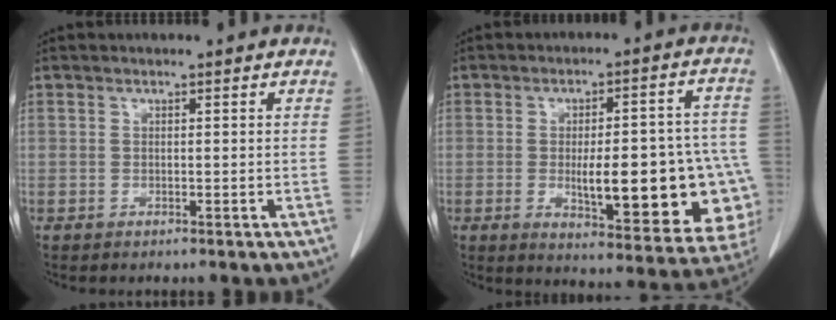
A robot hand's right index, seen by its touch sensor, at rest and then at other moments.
{"total": 21.3, "force": [-3.7, 6.2, 20.0], "torque": [-0.184, 0.023, -0.021]}